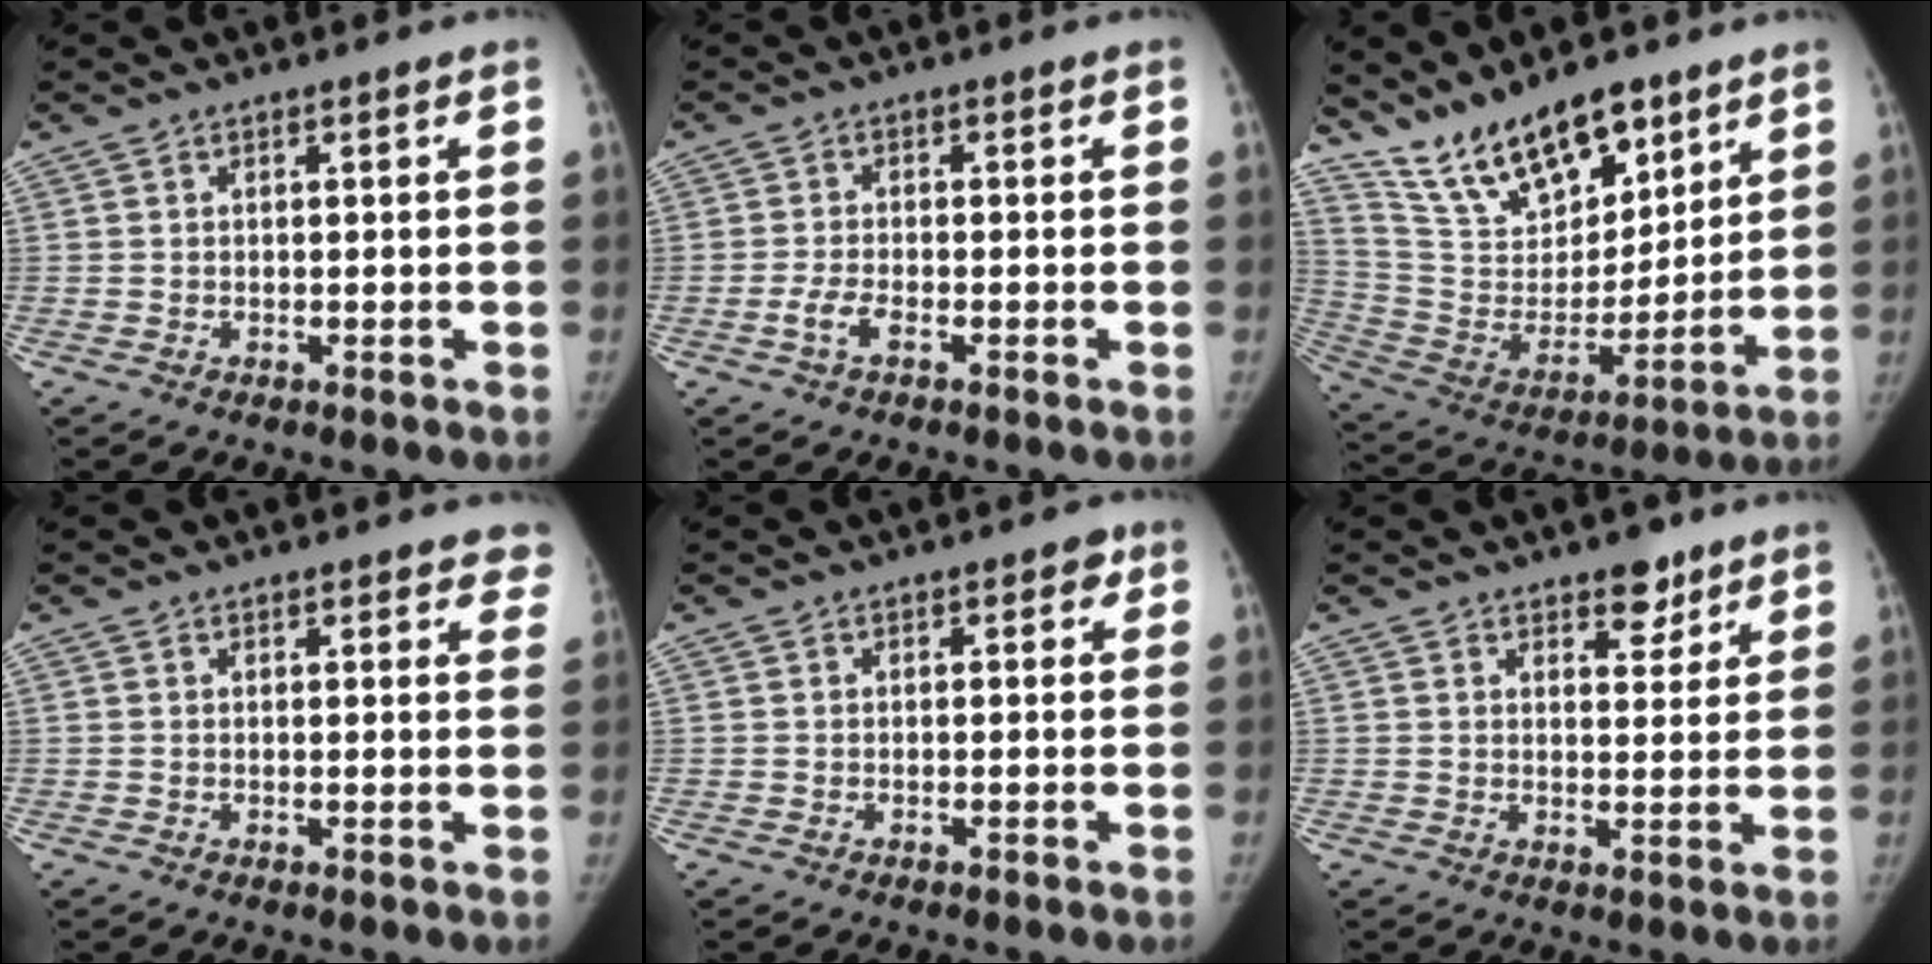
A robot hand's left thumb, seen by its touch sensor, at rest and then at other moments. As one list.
[{"total": 2.9, "force": [-1.4, 1.1, 2.2], "torque": [-0.053, 0.009, -0.030]}, {"total": 18.2, "force": [13.6, 7.9, 9.2], "torque": [-0.114, -0.072, 0.256]}, {"total": 5.0, "force": [4.3, 1.9, 1.4], "torque": [0.025, -0.015, 0.032]}, {"total": 1.3, "force": [0.6, 0.9, 0.7], "torque": [0.008, 0.002, 0.000]}, {"total": 4.8, "force": [3.4, 2.5, 2.3], "torque": [-0.003, -0.021, 0.049]}]